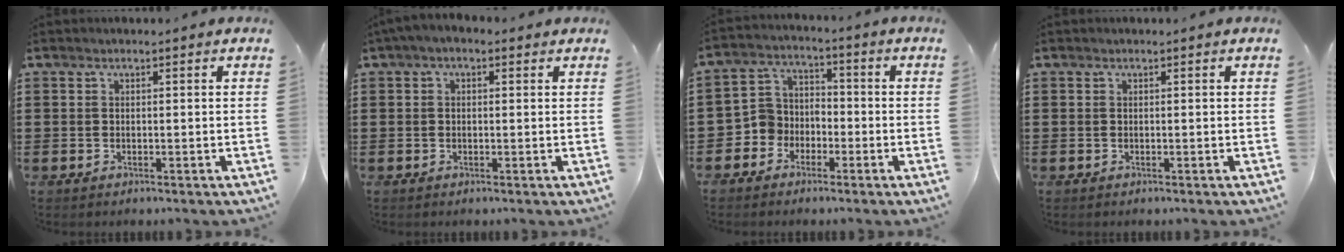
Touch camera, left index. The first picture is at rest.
{"total": 1.5, "force": [-0.1, 1.0, 1.1], "torque": [-0.023, 0.007, -0.003]}
{"total": 5.1, "force": [-3.1, 4.0, 0.2], "torque": [-0.033, 0.005, -0.069]}
{"total": 0.0}